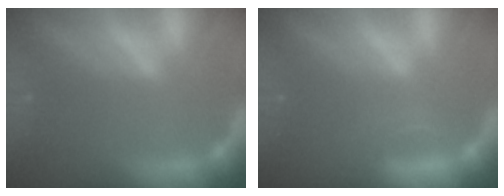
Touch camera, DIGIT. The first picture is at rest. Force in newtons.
{"total": 1.4}